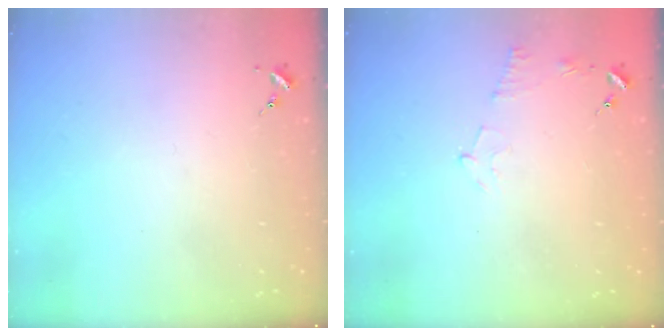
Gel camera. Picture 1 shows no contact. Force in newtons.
{"total": 4.7, "press": 4.5, "slide": 1.4}